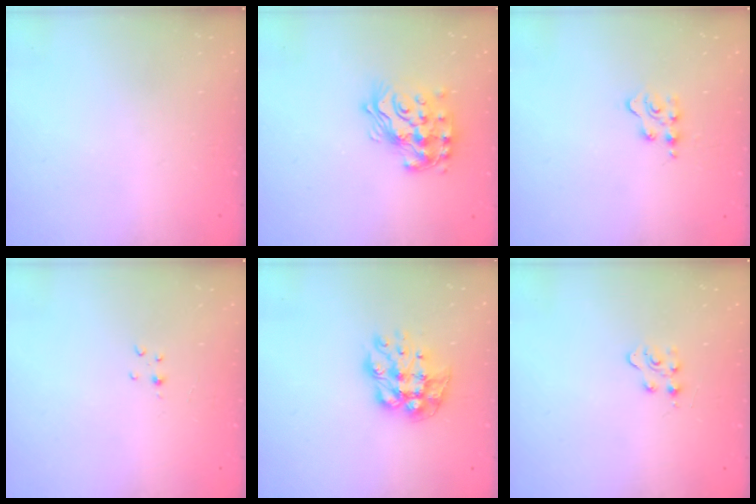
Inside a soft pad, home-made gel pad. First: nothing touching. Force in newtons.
{"total": 17.5, "press": 17.4, "slide": 1.4}
{"total": 3.5, "press": 3.5, "slide": 0.4}
{"total": 2.5, "press": 2.5, "slide": 0.3}
{"total": 10.8, "press": 10.8, "slide": 0.9}
{"total": 3.4, "press": 3.4, "slide": 0.3}